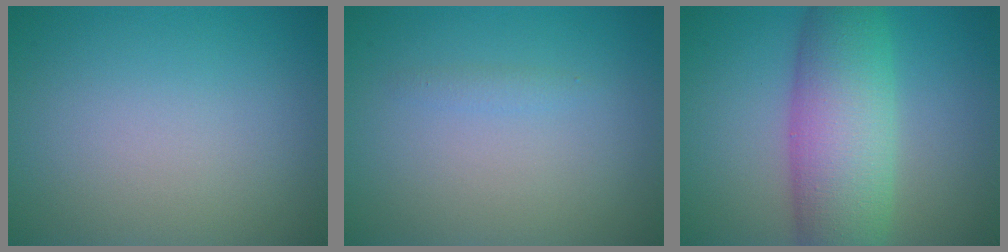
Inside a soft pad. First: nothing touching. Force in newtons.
{"total": 0.7, "press": 0.7, "slide": 0.0}
{"total": 8.5, "press": 8.5, "slide": 0.1}